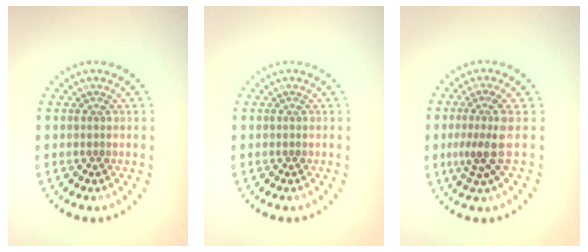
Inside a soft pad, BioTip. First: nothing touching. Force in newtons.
{"total": 0.0}
{"total": 3.0, "press": 2.2, "slide": 2.1}